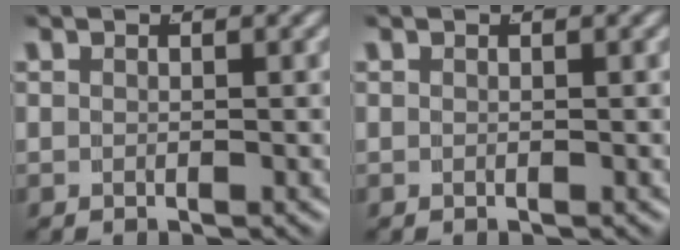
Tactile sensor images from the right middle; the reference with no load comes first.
{"total": 0.0}